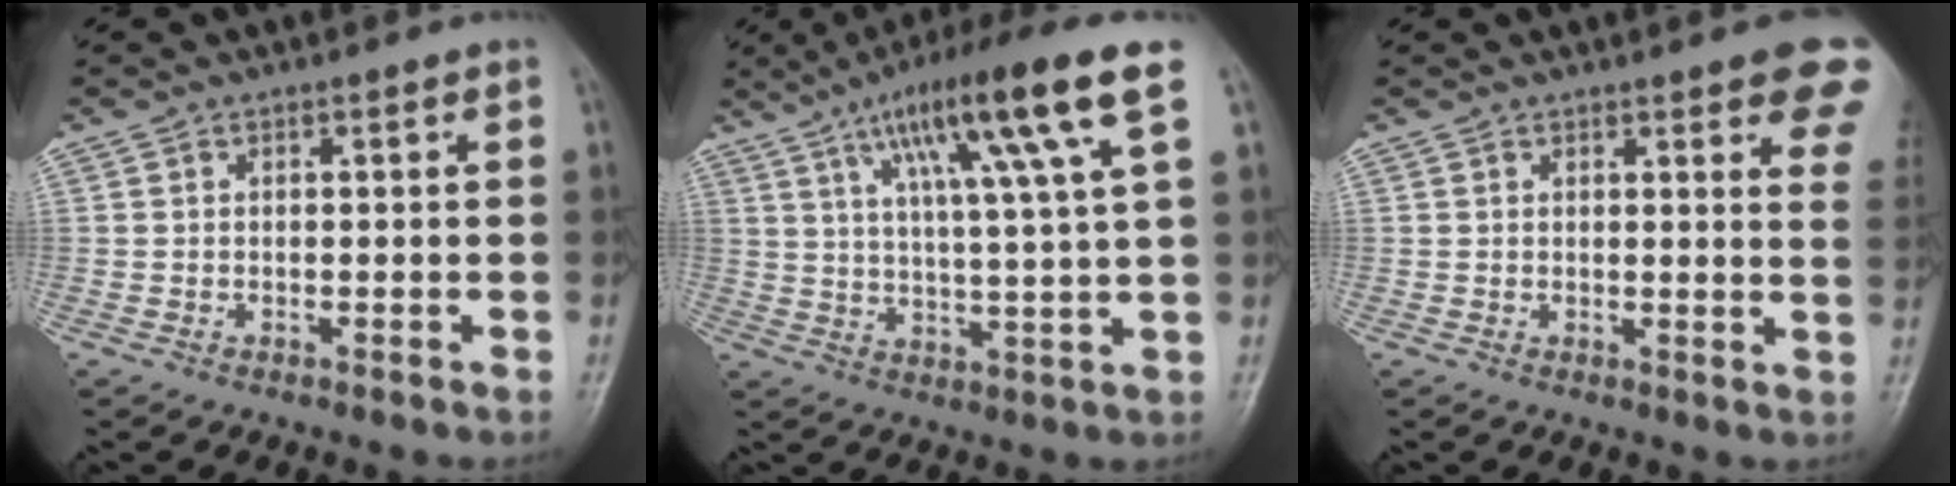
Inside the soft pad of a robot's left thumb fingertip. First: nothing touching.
{"total": 16.8, "force": [7.9, 1.1, 14.8], "torque": [-0.244, -0.010, 0.125]}
{"total": 11.2, "force": [6.8, 3.0, 8.5], "torque": [-0.073, -0.024, 0.067]}